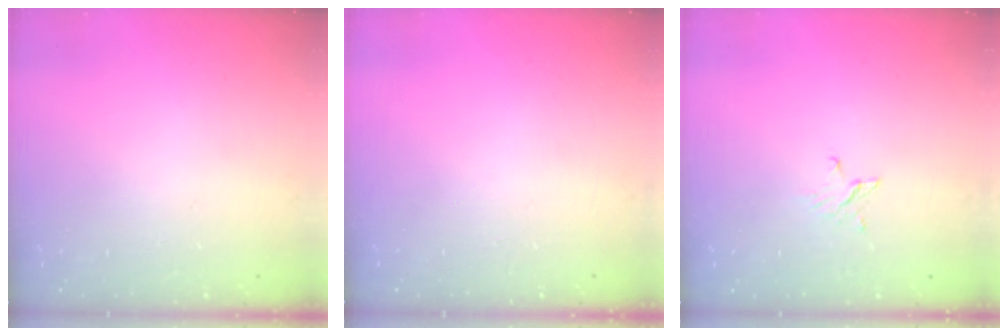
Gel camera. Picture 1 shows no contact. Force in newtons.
{"total": 0.0}
{"total": 2.4, "press": 2.4, "slide": 0.2}